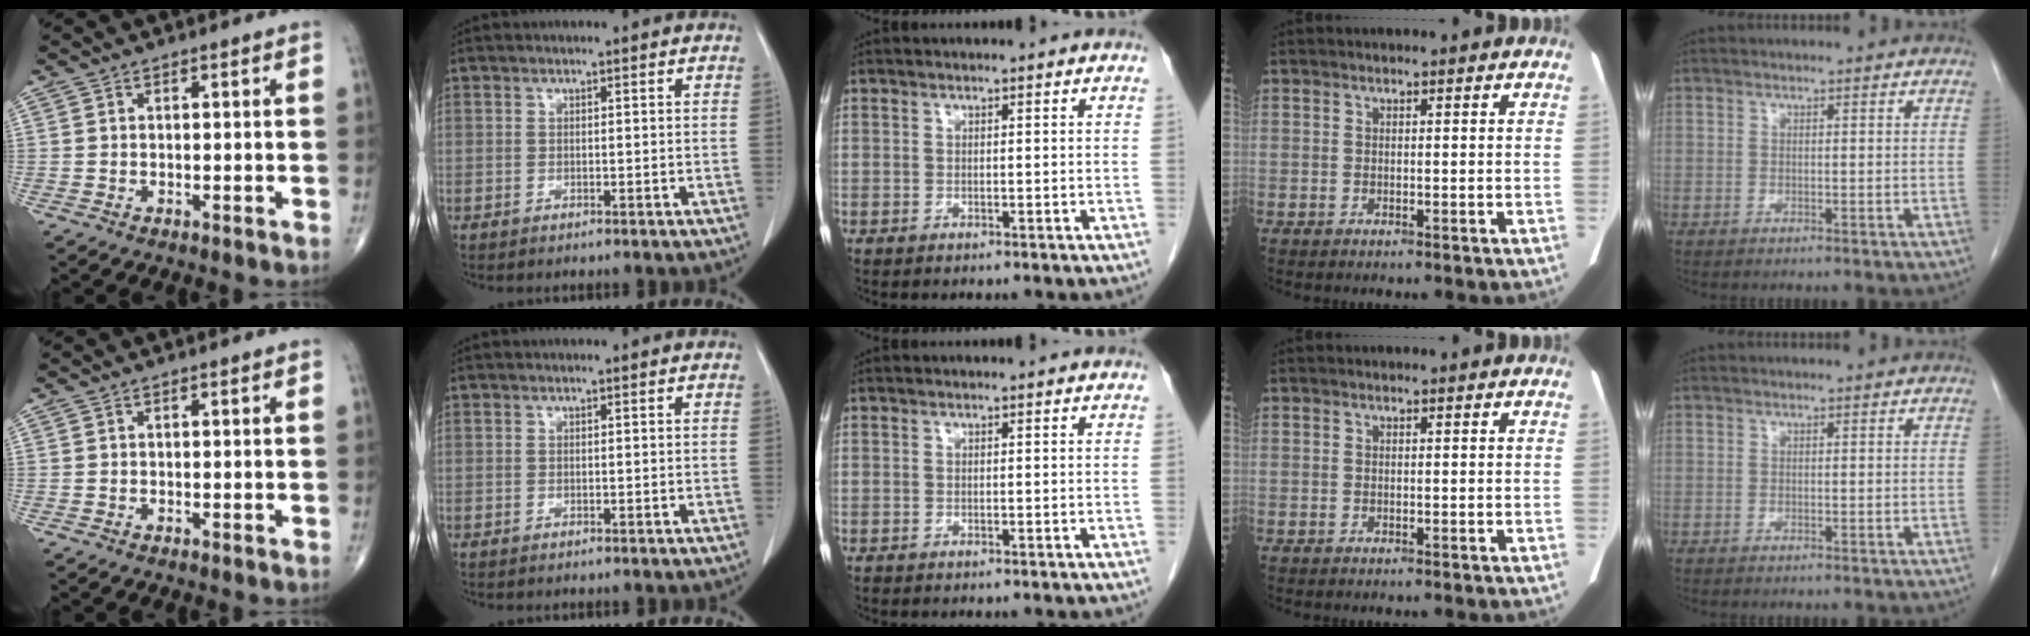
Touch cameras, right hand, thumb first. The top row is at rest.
{}